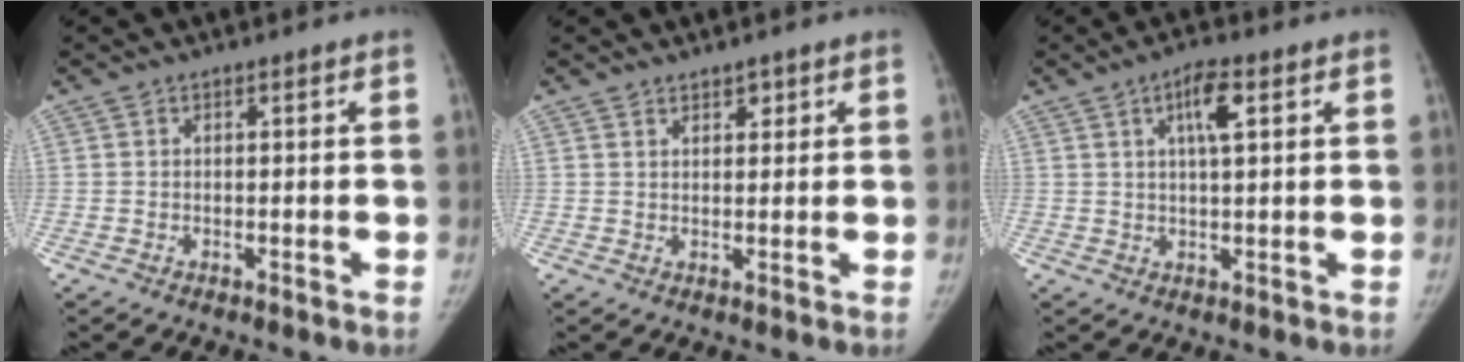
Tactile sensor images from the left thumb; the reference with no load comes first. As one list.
[{"total": 2.0, "force": [1.4, 1.1, 0.9], "torque": [0.000, -0.007, 0.020]}, {"total": 5.7, "force": [2.3, 1.7, 5.0], "torque": [-0.081, -0.002, 0.037]}]